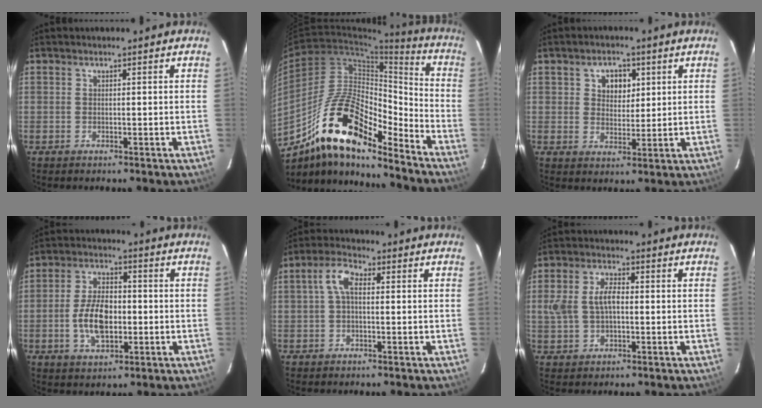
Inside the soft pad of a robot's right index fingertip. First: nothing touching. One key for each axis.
{"total": 19.8, "fx": -14.3, "fy": 5.8, "fz": 12.3, "tx": -0.215, "ty": 0.003, "tz": -0.264}
{"total": 5.1, "fx": 1.9, "fy": 3.8, "fz": 2.8, "tx": -0.038, "ty": 0.007, "tz": 0.034}
{"total": 9.5, "fx": -1.7, "fy": 5.3, "fz": 7.7, "tx": -0.150, "ty": 0.007, "tz": -0.026}
{"total": 4.6, "fx": 0.5, "fy": 2.3, "fz": 4.0, "tx": -0.083, "ty": 0.018, "tz": 0.009}
{"total": 6.5, "fx": 0.1, "fy": 3.9, "fz": 5.2, "tx": -0.111, "ty": 0.013, "tz": 0.006}